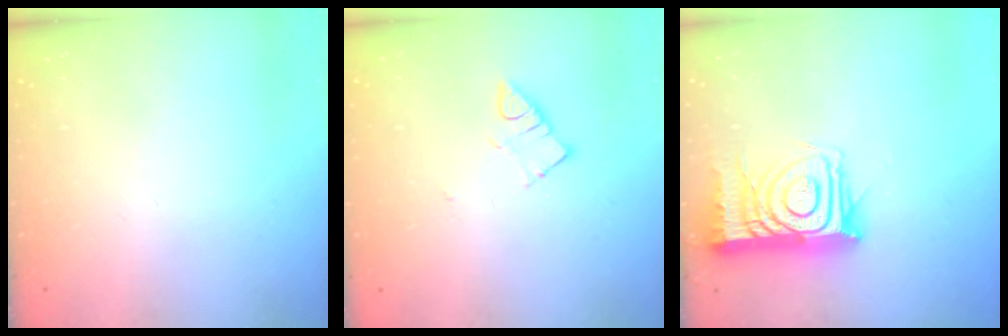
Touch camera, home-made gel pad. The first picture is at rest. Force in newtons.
{"total": 3.3, "press": 3.3, "slide": 0.2}
{"total": 15.4, "press": 15.3, "slide": 1.4}